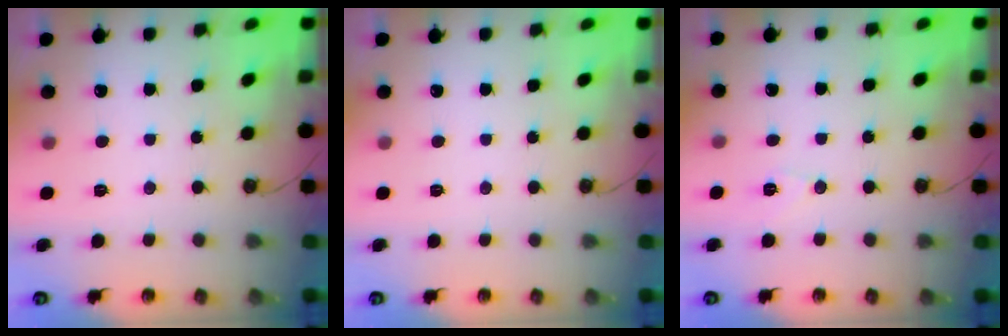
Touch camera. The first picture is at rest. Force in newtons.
{"total": 0.0}
{"total": 6.0, "press": 5.5, "slide": 2.3}